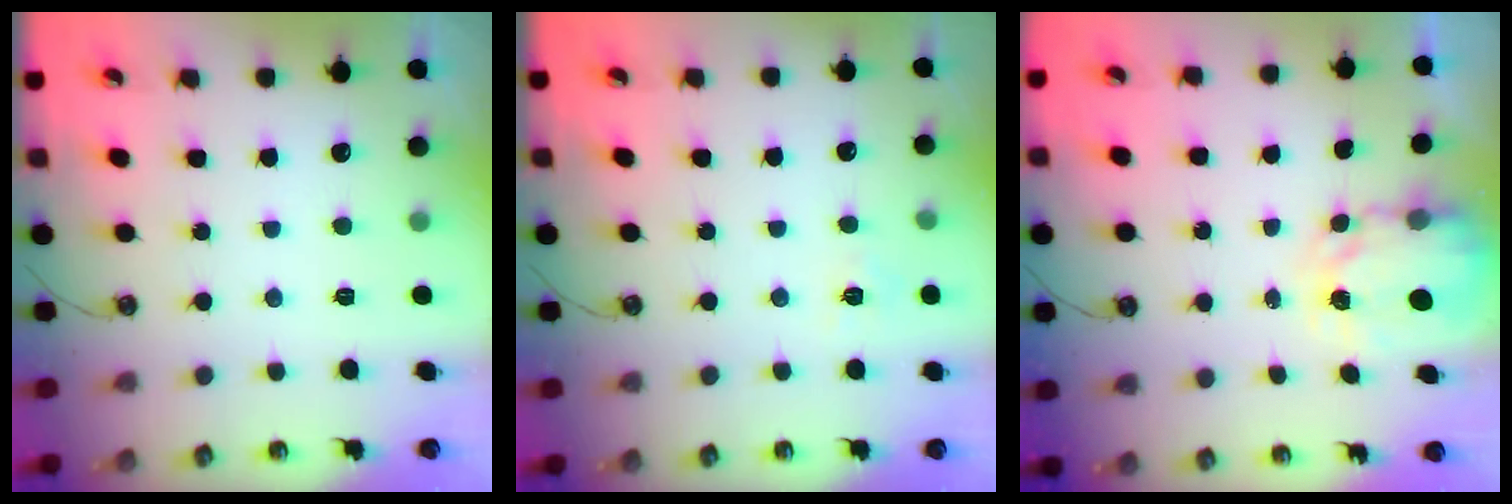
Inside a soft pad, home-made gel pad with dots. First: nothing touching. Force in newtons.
{"total": 6.6, "press": 6.5, "slide": 0.6}
{"total": 3.9, "press": 3.9, "slide": 0.1}